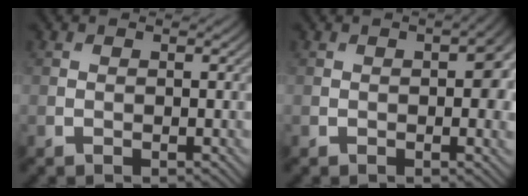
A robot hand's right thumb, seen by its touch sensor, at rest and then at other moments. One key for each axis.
{"total": 4.4, "fx": 0.1, "fy": 2.0, "fz": 3.8, "tx": -0.049, "ty": -0.001, "tz": 0.001}